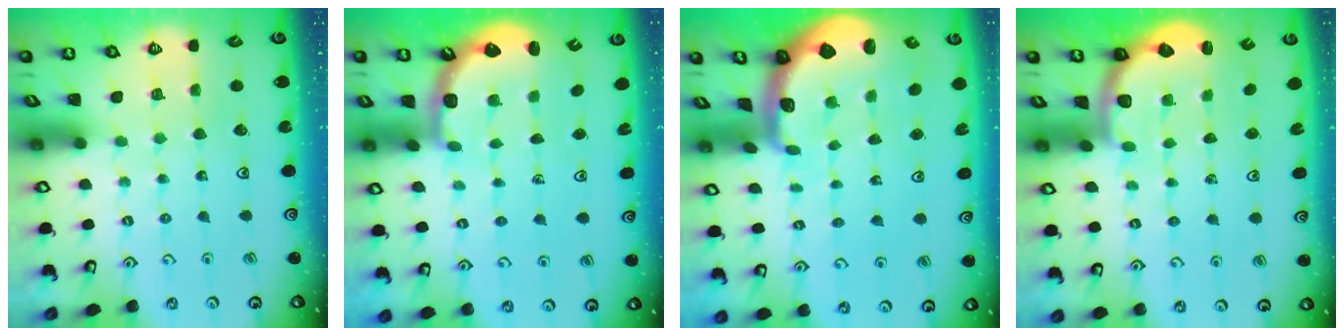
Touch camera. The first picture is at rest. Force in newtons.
{"total": 2.8, "press": 2.0, "slide": 2.0}
{"total": 2.9, "press": 2.9, "slide": 0.5}
{"total": 2.2, "press": 2.1, "slide": 0.8}